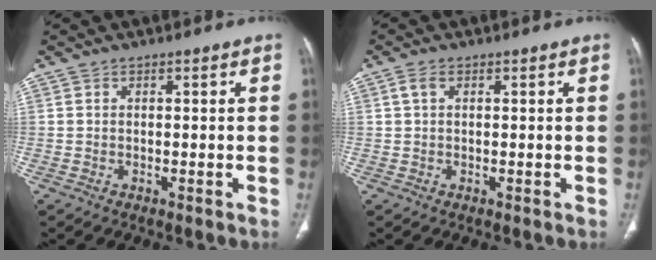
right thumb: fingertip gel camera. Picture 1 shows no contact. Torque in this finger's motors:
{"motor_torque": [-0.35, 0.16, 0.37, -0.19, 0.04]}